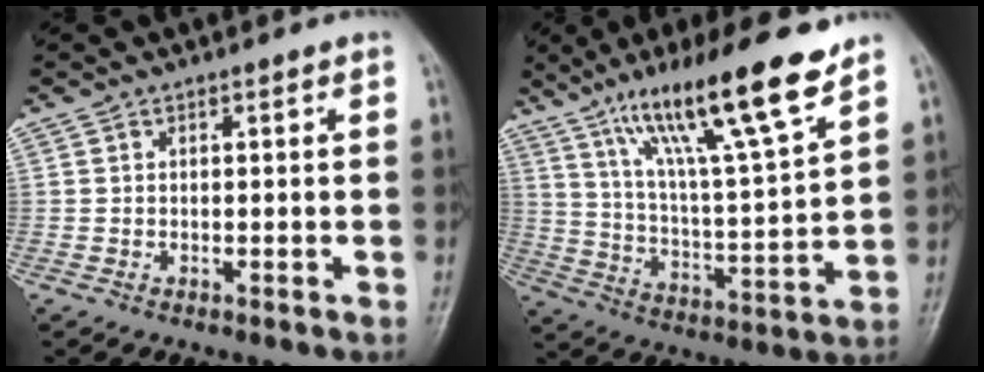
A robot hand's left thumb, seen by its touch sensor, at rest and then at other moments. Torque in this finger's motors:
{"motor_torque": [0.19, 0.23, 1.49, -1.27, 0.16]}